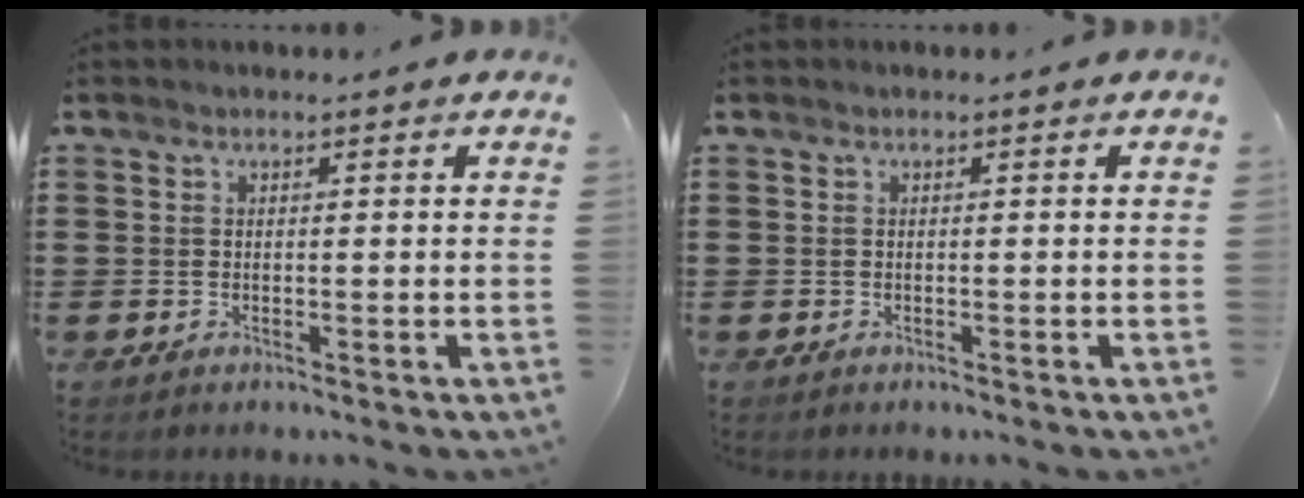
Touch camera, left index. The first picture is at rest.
{"total": 0.0}